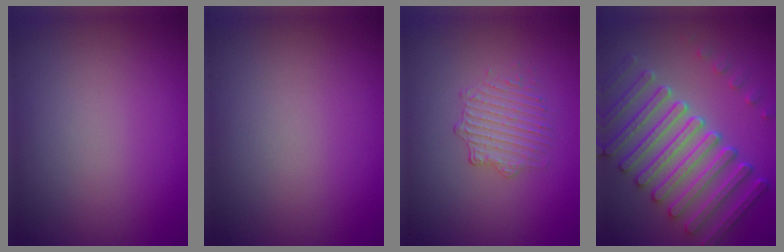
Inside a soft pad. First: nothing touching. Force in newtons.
{"total": 0.0}
{"total": 1.9, "press": 1.4, "slide": 1.4}
{"total": 8.3, "press": 6.3, "slide": 5.4}